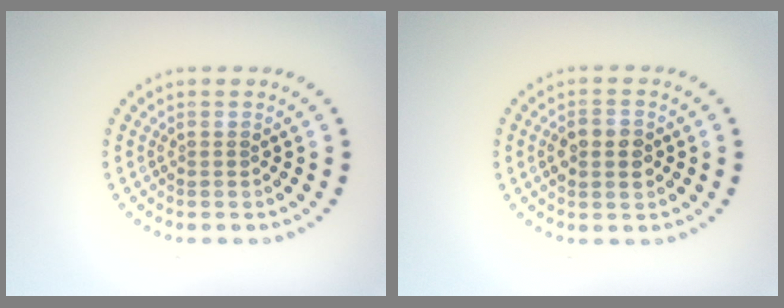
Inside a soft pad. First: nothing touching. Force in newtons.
{"total": 3.1, "press": 3.1, "slide": 0.1}